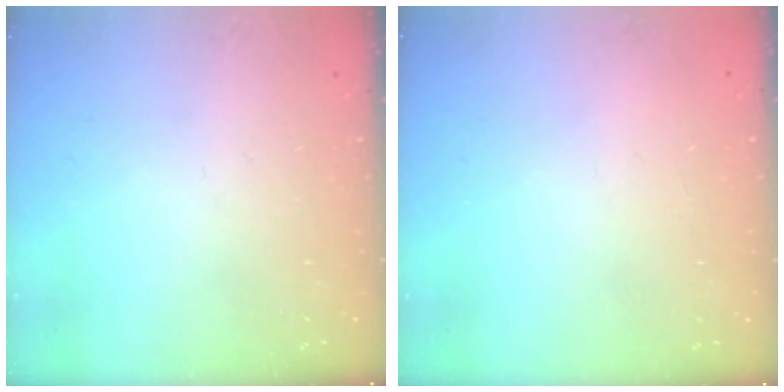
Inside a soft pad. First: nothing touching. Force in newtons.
{"total": 2.2, "press": 2.2, "slide": 0.1}